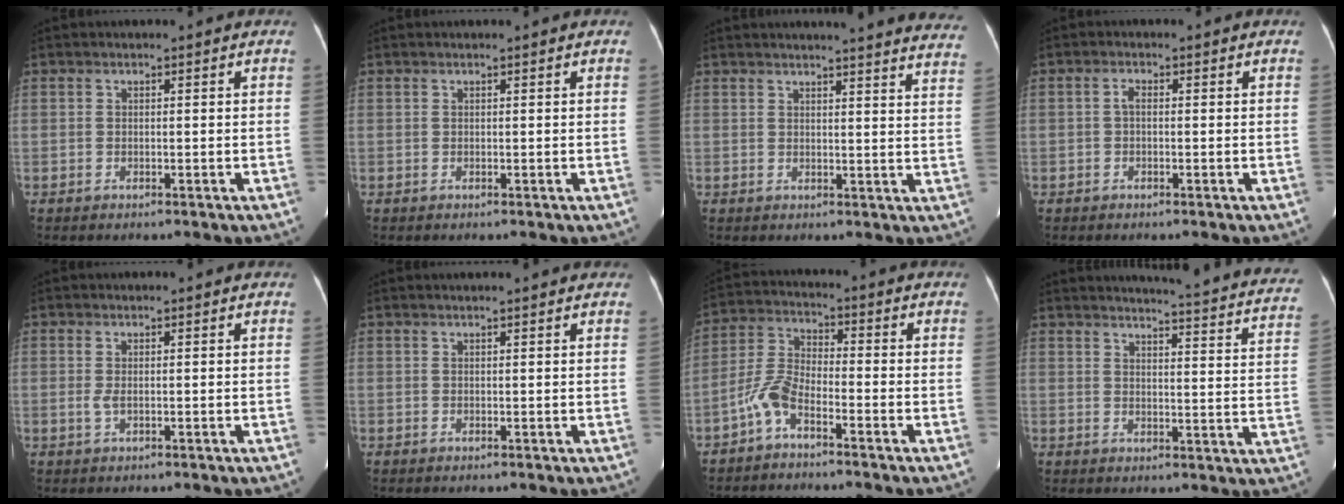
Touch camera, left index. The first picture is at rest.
{"total": 0.0}
{"total": 20.6, "force": [19.7, 0.7, 5.8], "torque": [-0.064, -0.088, 0.203]}
{"total": 1.1, "force": [-0.1, 0.7, 0.9], "torque": [-0.015, 0.004, -0.001]}
{"total": 1.3, "force": [0.1, 0.4, 1.2], "torque": [-0.031, -0.003, 0.007]}
{"total": 3.6, "force": [3.3, 0.3, 1.4], "torque": [-0.019, 0.021, 0.034]}
{"total": 5.5, "force": [-3.8, 1.4, 3.6], "torque": [-0.094, 0.004, -0.082]}
{"total": 22.2, "force": [21.0, 1.3, 7.2], "torque": [-0.085, -0.092, 0.220]}